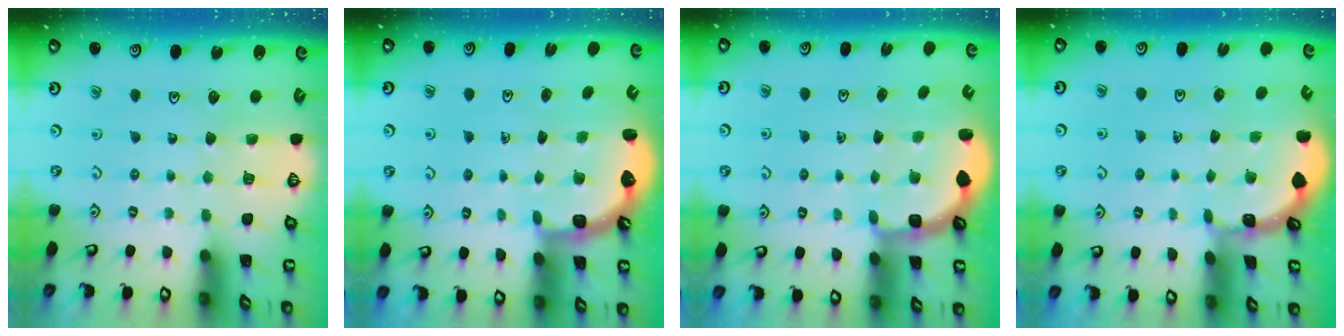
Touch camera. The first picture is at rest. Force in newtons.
{"total": 2.6, "press": 2.3, "slide": 1.3}
{"total": 2.7, "press": 2.1, "slide": 1.7}
{"total": 1.2, "press": 1.1, "slide": 0.1}